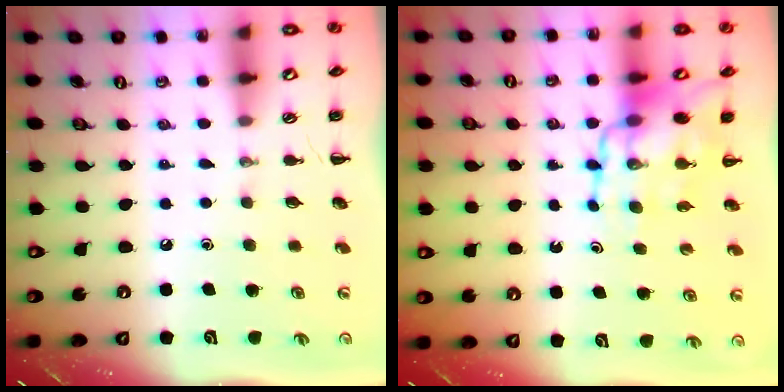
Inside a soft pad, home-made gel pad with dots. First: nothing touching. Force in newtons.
{"total": 12.1, "press": 11.7, "slide": 3.0}